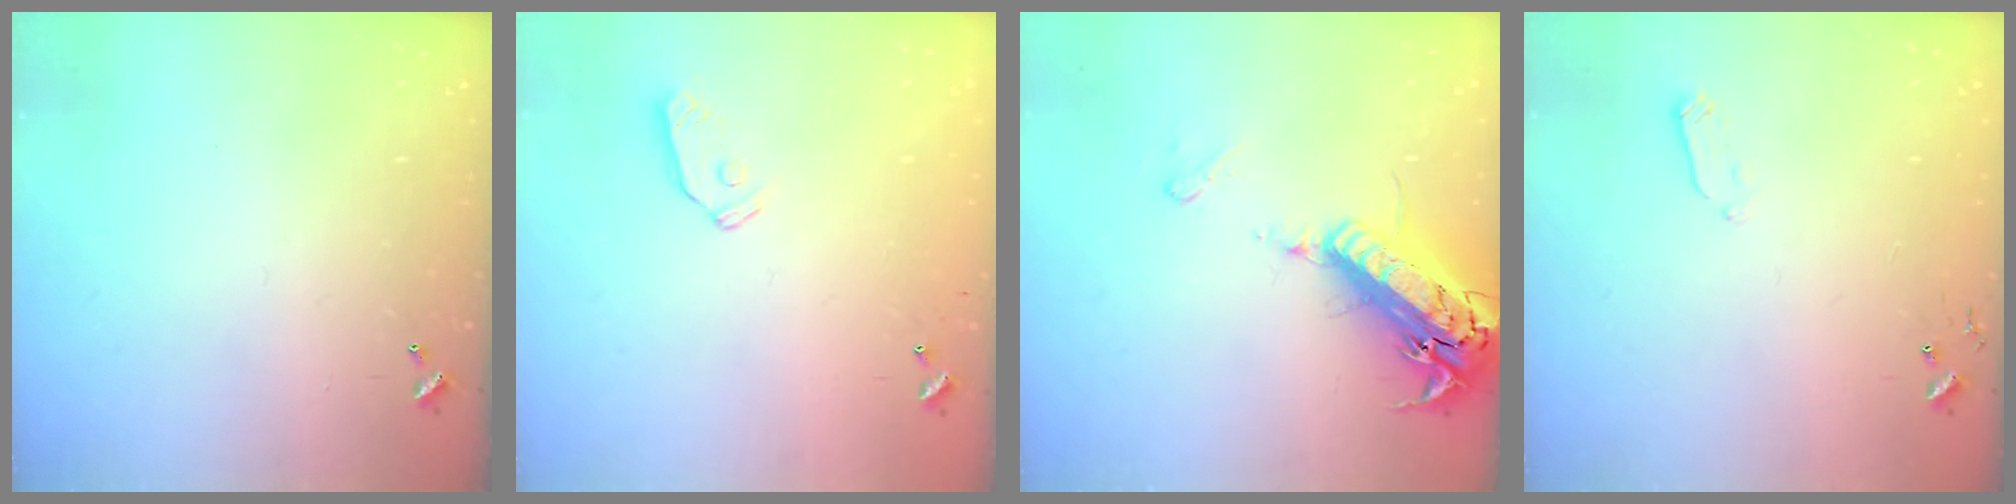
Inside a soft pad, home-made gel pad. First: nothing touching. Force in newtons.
{"total": 5.5, "press": 5.5, "slide": 0.2}
{"total": 21.2, "press": 20.7, "slide": 4.7}
{"total": 4.0, "press": 3.9, "slide": 1.0}